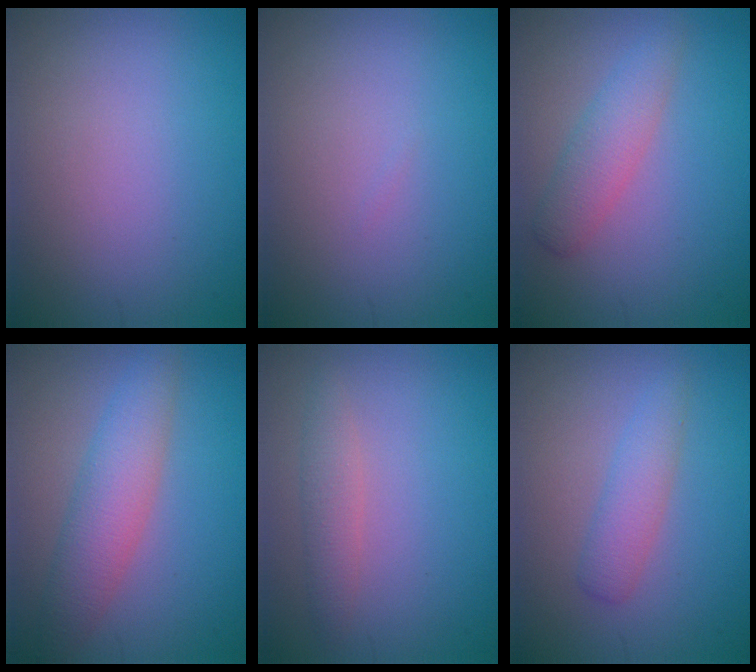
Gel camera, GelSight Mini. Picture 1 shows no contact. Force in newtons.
{"total": 0.0}
{"total": 2.8, "press": 2.8, "slide": 0.1}
{"total": 4.3, "press": 4.3, "slide": 0.2}
{"total": 1.9, "press": 1.9, "slide": 0.0}
{"total": 2.4, "press": 2.4, "slide": 0.0}